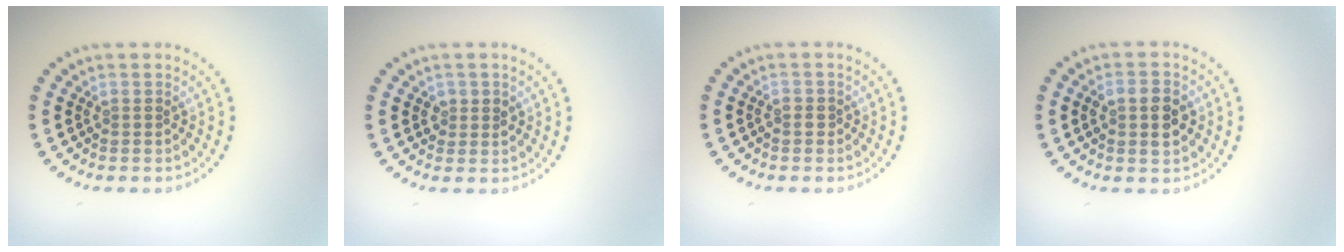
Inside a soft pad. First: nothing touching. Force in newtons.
{"total": 1.4, "press": 1.4, "slide": 0.3}
{"total": 0.6, "press": 0.6, "slide": 0.3}
{"total": 3.0, "press": 3.0, "slide": 0.3}